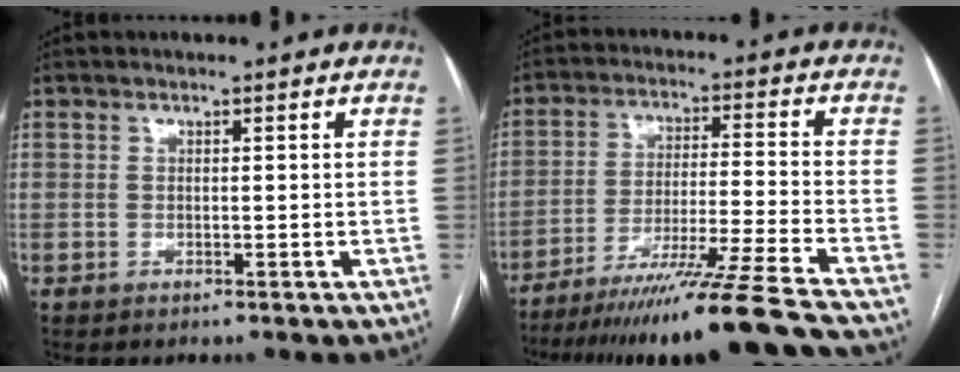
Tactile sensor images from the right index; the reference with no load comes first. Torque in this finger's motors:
{"motor_torque": [1.37, -0.77, 0.72, 0.16]}